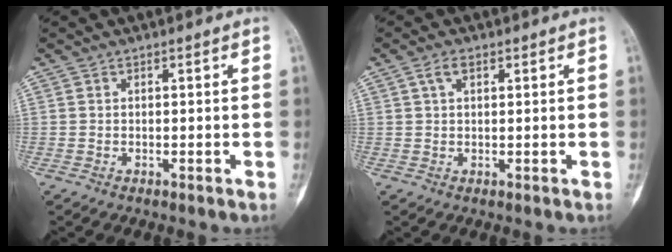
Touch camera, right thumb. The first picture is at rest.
{"total": 2.3, "force": [1.1, 1.1, 1.8], "torque": [-0.032, 0.008, 0.022]}